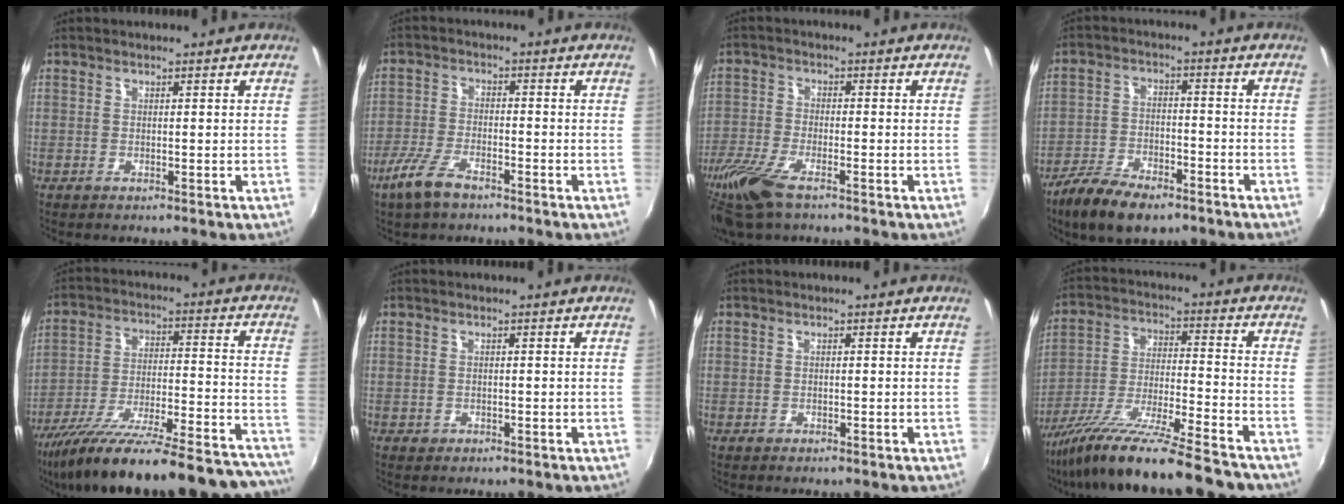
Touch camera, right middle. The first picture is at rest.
{"total": 6.8, "force": [-4.8, 2.1, 4.3], "torque": [-0.106, -0.008, -0.094]}
{"total": 10.7, "force": [-7.4, 3.2, 7.1], "torque": [-0.175, -0.032, -0.147]}
{"total": 11.7, "force": [-8.4, 4.3, 6.8], "torque": [-0.156, -0.020, -0.152]}
{"total": 31.7, "force": [-28.0, 4.7, 14.1], "torque": [-0.215, -0.053, -0.396]}
{"total": 1.1, "force": [-0.8, 0.7, 0.4], "torque": [-0.010, -0.002, -0.013]}
{"total": 0.8, "force": [-0.7, 0.3, 0.3], "torque": [-0.010, -0.002, -0.013]}
{"total": 19.7, "force": [-16.1, 1.2, 11.3], "torque": [-0.214, -0.048, -0.271]}